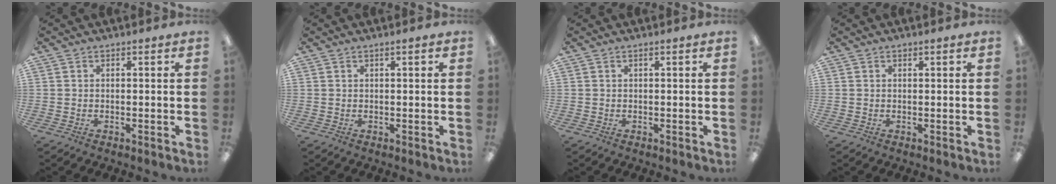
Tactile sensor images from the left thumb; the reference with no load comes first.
{"total": 1.3, "force": [0.5, 0.2, 1.2], "torque": [-0.023, 0.002, 0.008]}
{"total": 0.0}
{"total": 0.7, "force": [0.4, 0.2, 0.5], "torque": [-0.012, 0.002, 0.007]}